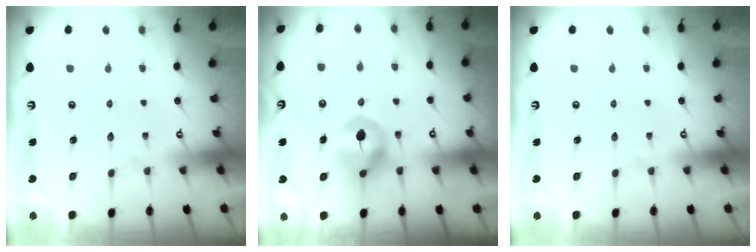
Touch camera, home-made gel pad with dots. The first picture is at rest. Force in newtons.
{"total": 7.8, "press": 7.8, "slide": 0.2}
{"total": 0.0}